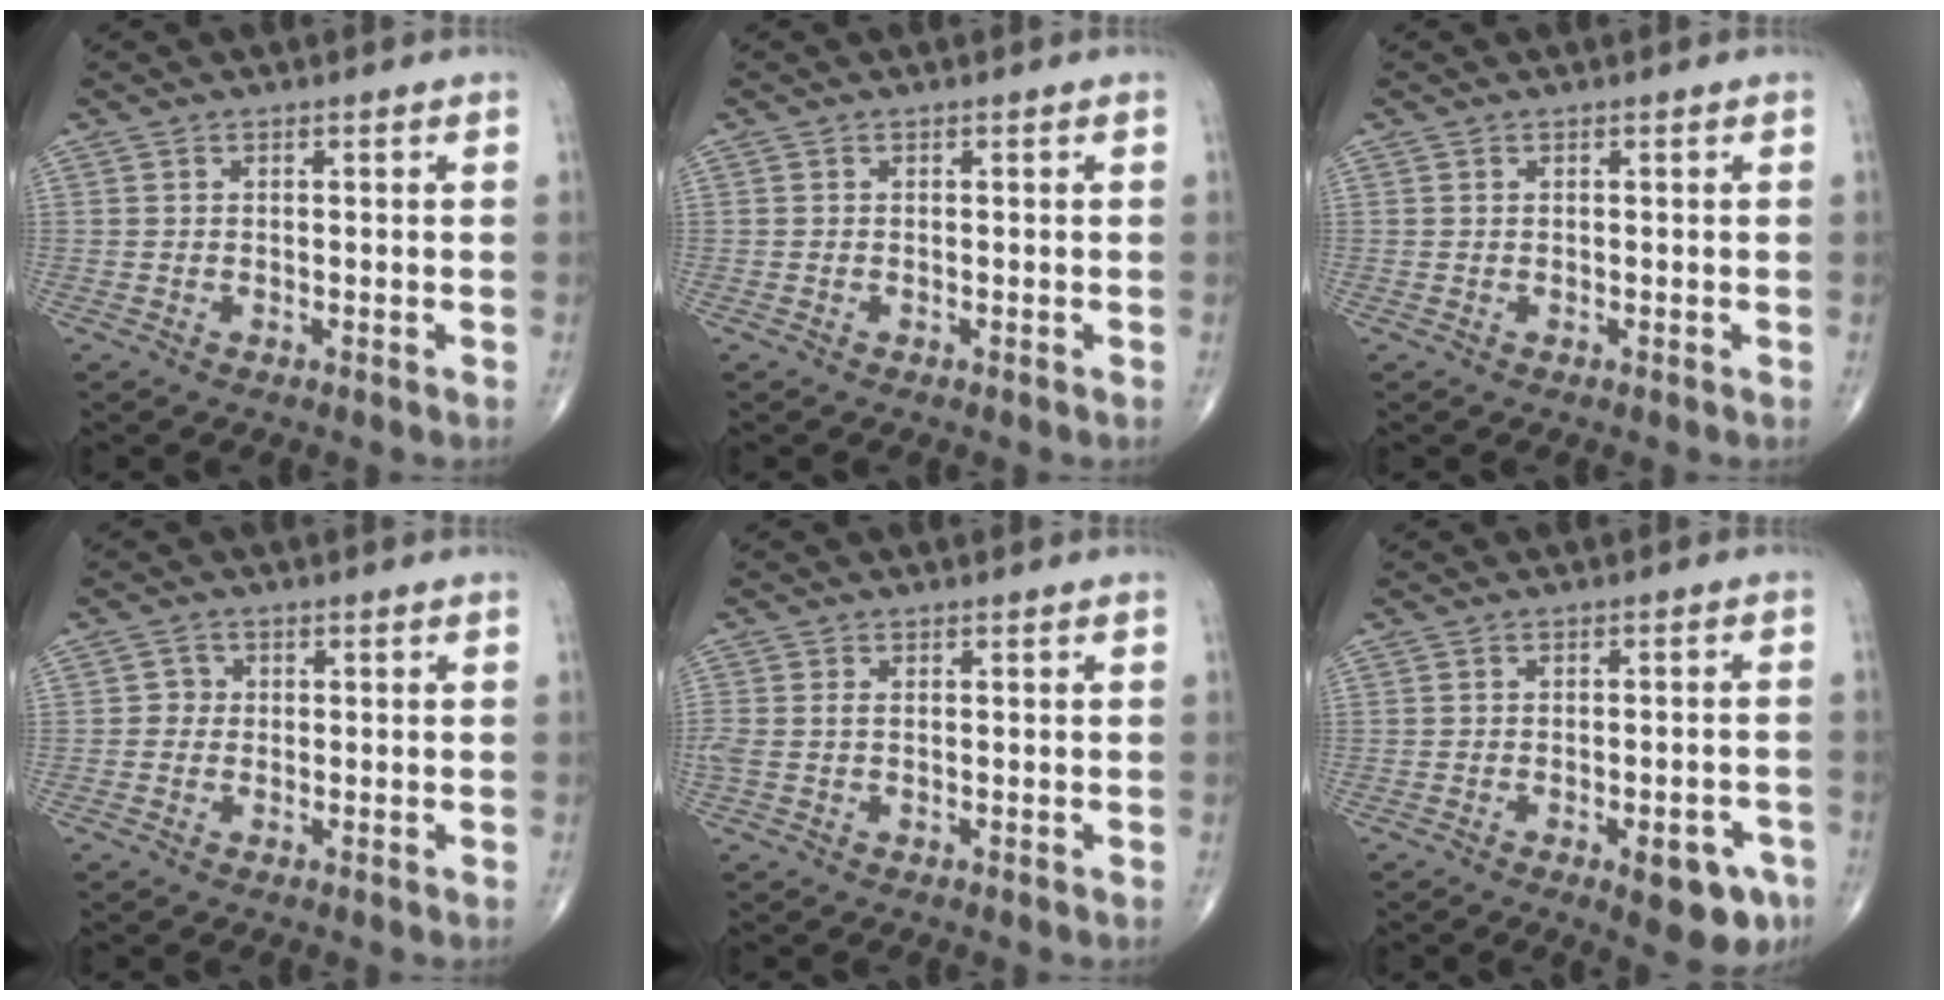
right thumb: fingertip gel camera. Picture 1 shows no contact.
{"total": 0.0}
{"total": 0.0}
{"total": 1.7, "force": [-0.1, 1.7, 0.5], "torque": [0.004, 0.006, -0.009]}
{"total": 2.2, "force": [0.0, 1.4, 1.8], "torque": [-0.057, 0.005, 0.000]}
{"total": 8.1, "force": [-4.1, 3.2, 6.3], "torque": [-0.059, 0.016, -0.045]}